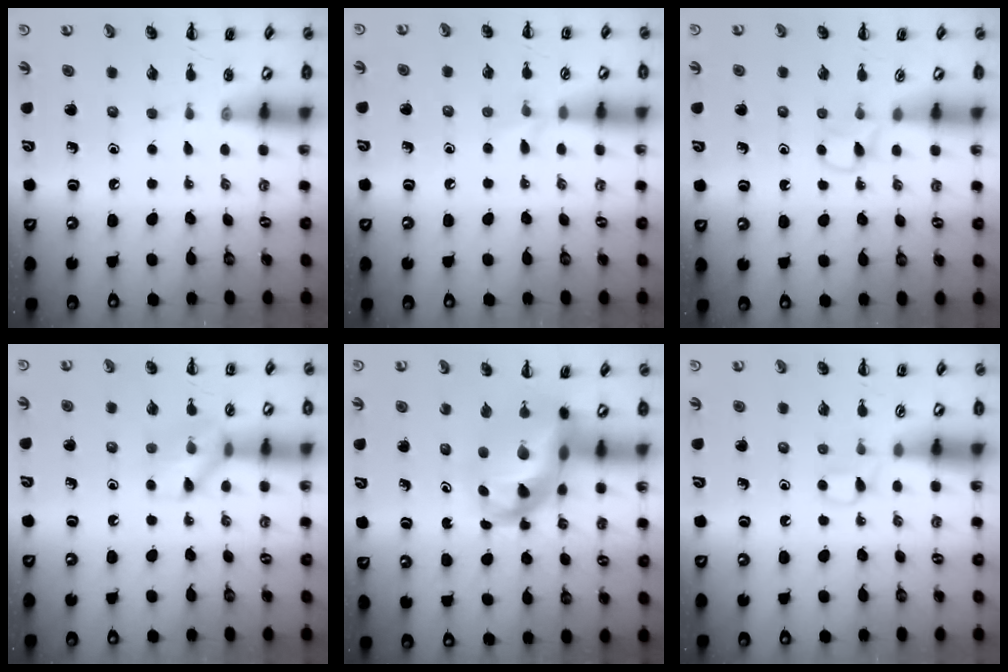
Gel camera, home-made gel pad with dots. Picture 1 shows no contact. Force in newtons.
{"total": 4.9, "press": 4.6, "slide": 1.7}
{"total": 3.2, "press": 3.0, "slide": 1.1}
{"total": 8.8, "press": 8.7, "slide": 0.6}
{"total": 10.3, "press": 9.9, "slide": 2.8}
{"total": 2.6, "press": 2.5, "slide": 0.9}